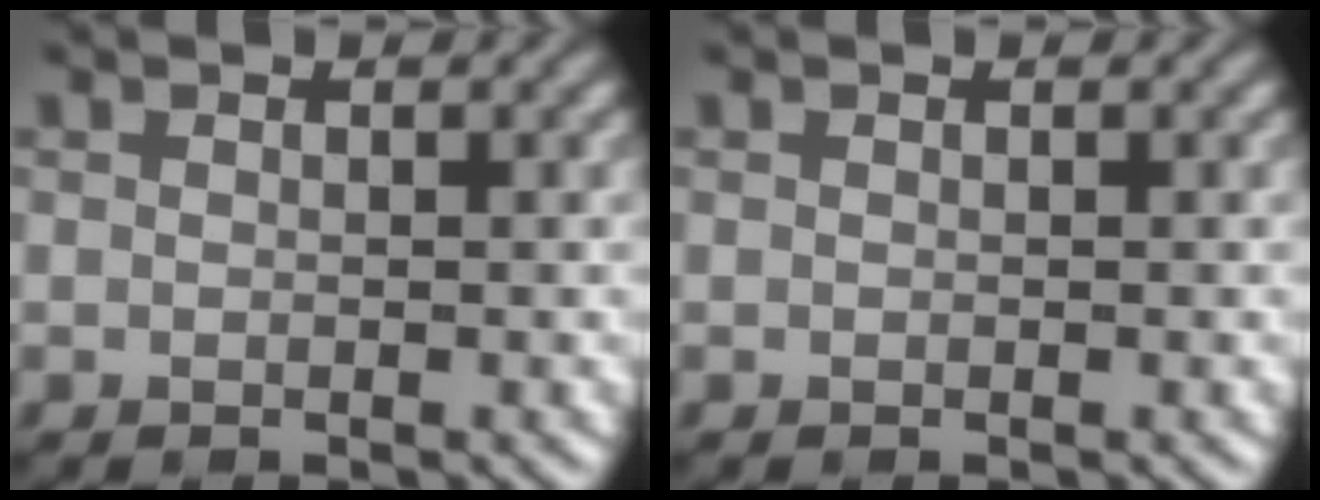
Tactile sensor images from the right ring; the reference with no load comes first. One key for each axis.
{"total": 0.0}